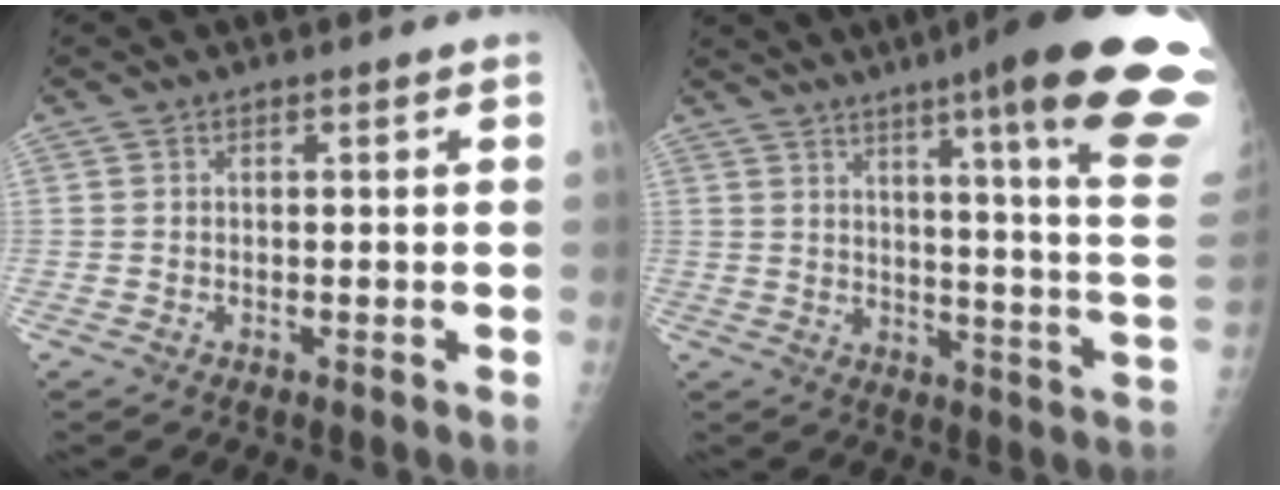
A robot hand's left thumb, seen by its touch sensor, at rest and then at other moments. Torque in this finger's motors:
{"motor_torque": [3.46, 1.55, 1.64, -1.13, 0.45]}